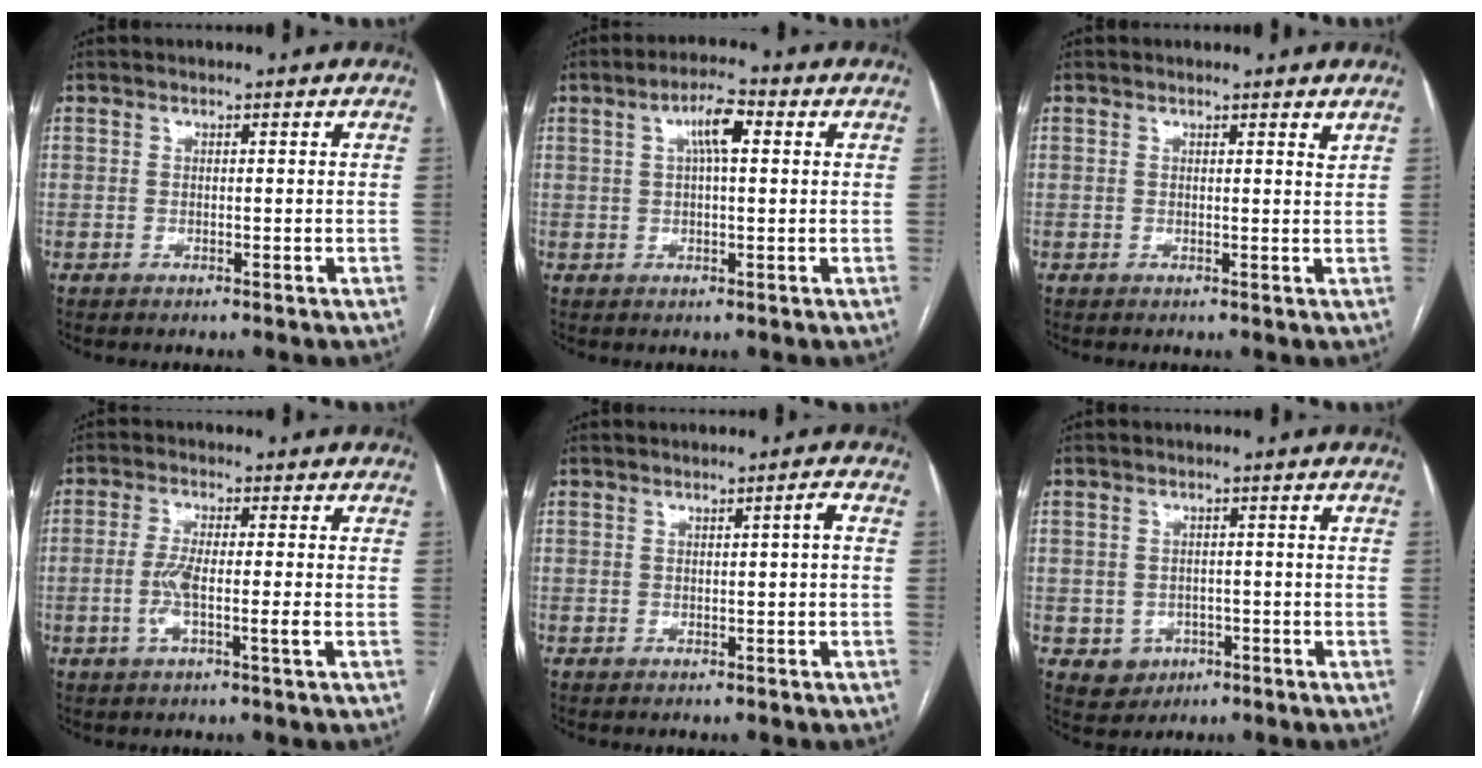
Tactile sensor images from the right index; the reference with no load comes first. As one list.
[{"total": 5.2, "force": [1.5, 1.1, 4.8], "torque": [-0.089, 0.017, 0.026]}, {"total": 1.7, "force": [1.5, 0.2, 0.6], "torque": [-0.010, -0.006, 0.014]}, {"total": 4.8, "force": [-1.3, 0.1, 4.6], "torque": [-0.097, -0.001, -0.024]}, {"total": 1.2, "force": [0.0, -0.2, 1.2], "torque": [-0.019, 0.002, 0.002]}, {"total": 4.2, "force": [-1.5, 3.9, 0.8], "torque": [-0.004, 0.008, -0.012]}]